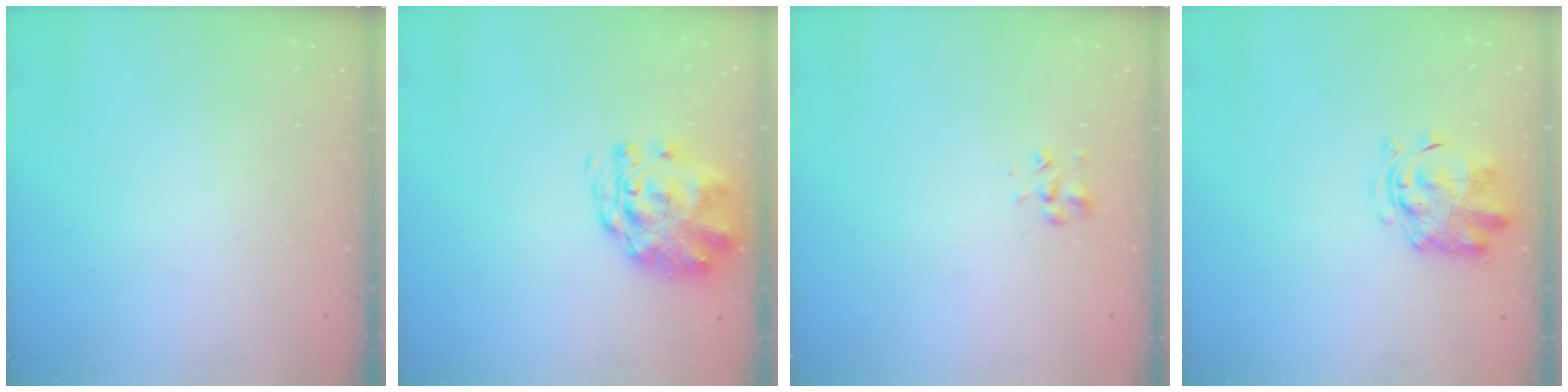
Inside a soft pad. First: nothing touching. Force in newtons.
{"total": 3.2, "press": 3.1, "slide": 0.9}
{"total": 2.3, "press": 2.2, "slide": 0.7}
{"total": 3.0, "press": 2.9, "slide": 0.6}